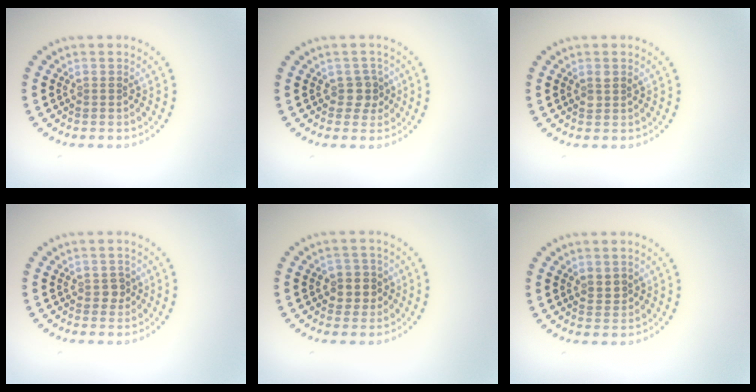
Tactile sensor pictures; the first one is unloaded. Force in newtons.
{"total": 1.8, "press": 1.5, "slide": 0.9}
{"total": 1.0, "press": 1.0, "slide": 0.2}
{"total": 1.1, "press": 1.0, "slide": 0.5}
{"total": 2.5, "press": 2.2, "slide": 1.0}
{"total": 0.9, "press": 0.8, "slide": 0.4}